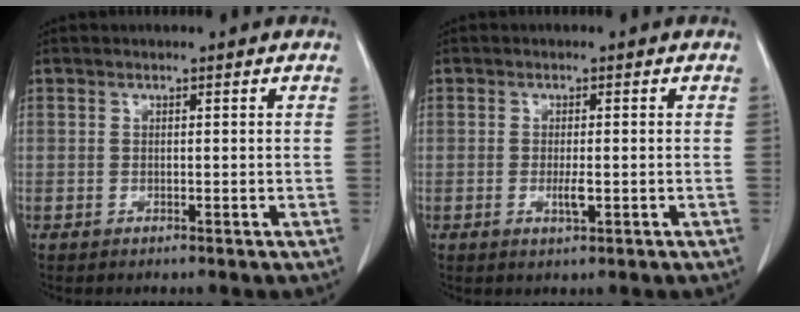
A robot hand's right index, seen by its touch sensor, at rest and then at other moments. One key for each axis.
{"total": 2.3, "fx": -0.6, "fy": 0.5, "fz": 2.2, "tx": -0.044, "ty": -0.003, "tz": -0.009}